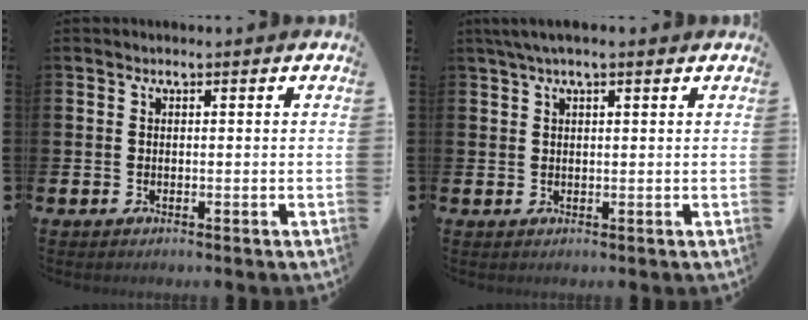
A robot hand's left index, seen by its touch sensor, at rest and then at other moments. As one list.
[{"total": 2.5, "force": [1.8, 0.4, 1.7], "torque": [-0.032, 0.004, 0.032]}]